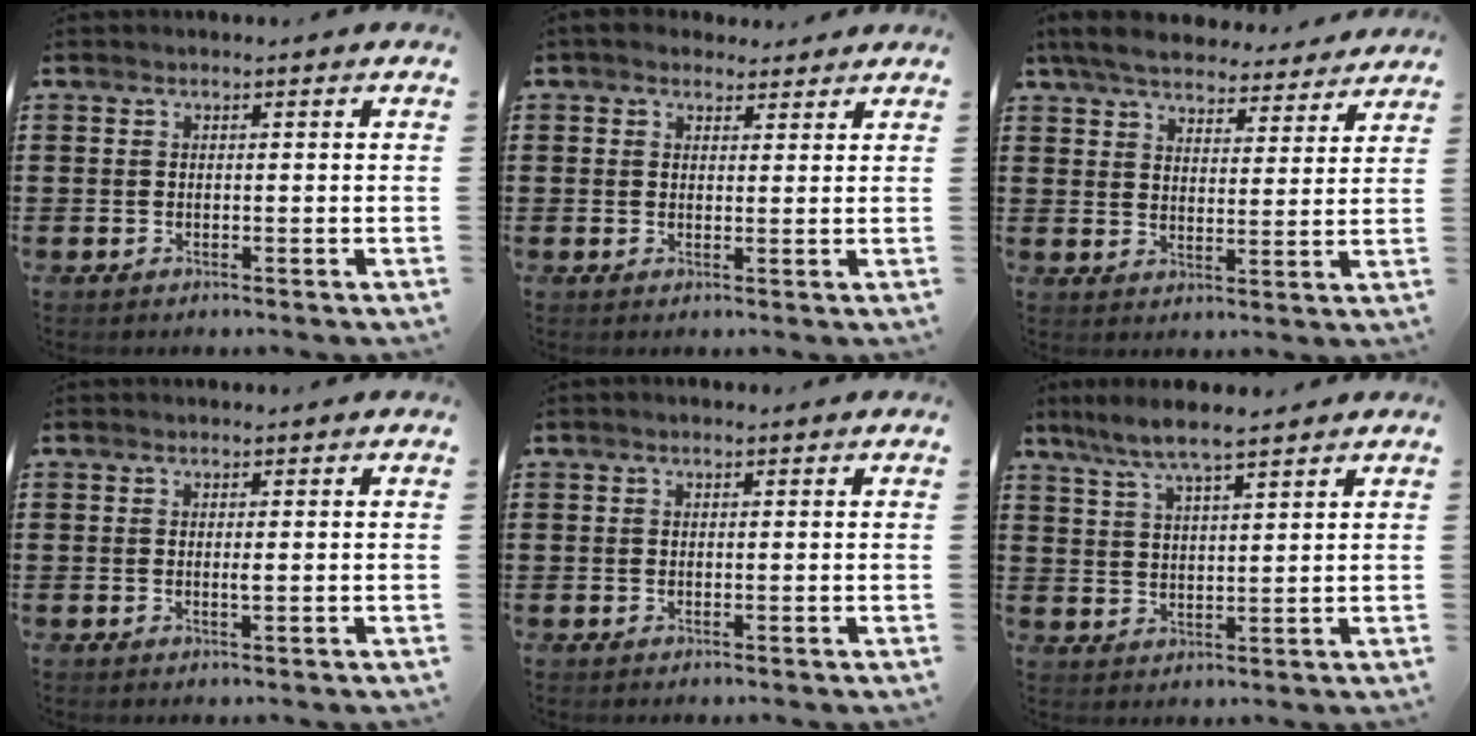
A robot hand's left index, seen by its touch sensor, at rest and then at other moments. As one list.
[{"total": 2.8, "force": [2.3, 1.5, 0.7], "torque": [-0.022, 0.003, 0.043]}, {"total": 6.1, "force": [5.7, 1.1, 1.8], "torque": [-0.061, -0.024, 0.102]}, {"total": 1.0, "force": [0.1, 0.1, 0.9], "torque": [-0.018, -0.003, 0.002]}, {"total": 0.5, "force": [0.2, 0.3, 0.4], "torque": [-0.007, 0.003, 0.004]}, {"total": 5.9, "force": [4.8, 0.7, 3.3], "torque": [-0.077, -0.010, 0.086]}]